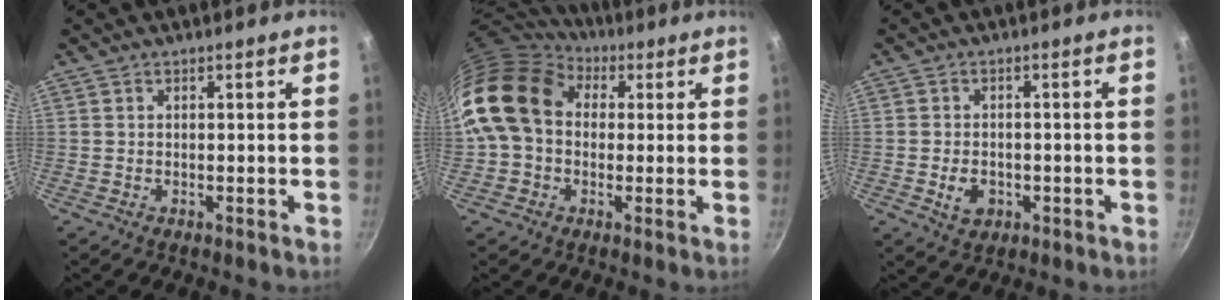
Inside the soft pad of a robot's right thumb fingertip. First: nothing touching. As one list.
[{"total": 16.0, "force": [3.1, 12.3, 9.8], "torque": [-0.163, 0.026, 0.040]}, {"total": 4.8, "force": [-1.3, 3.6, 2.8], "torque": [-0.038, 0.009, -0.016]}]